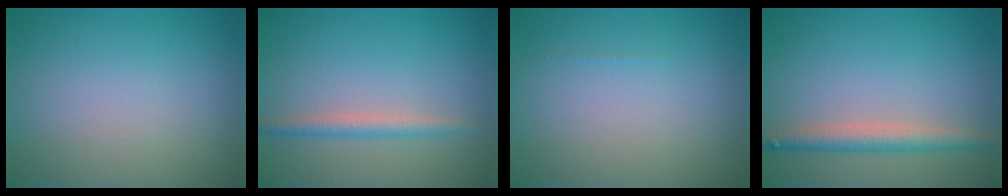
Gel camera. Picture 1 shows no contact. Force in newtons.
{"total": 1.8, "press": 1.8, "slide": 0.1}
{"total": 0.0}
{"total": 3.0, "press": 3.0, "slide": 0.1}